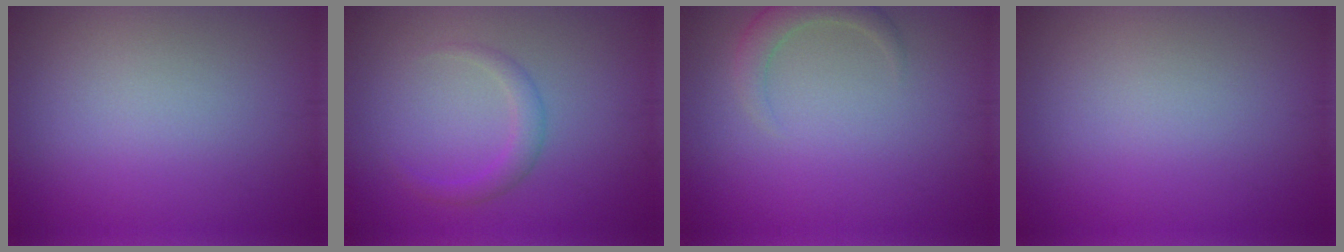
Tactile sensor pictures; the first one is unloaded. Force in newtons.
{"total": 1.7, "press": 1.7, "slide": 0.0}
{"total": 2.1, "press": 2.1, "slide": 0.3}
{"total": 0.0}